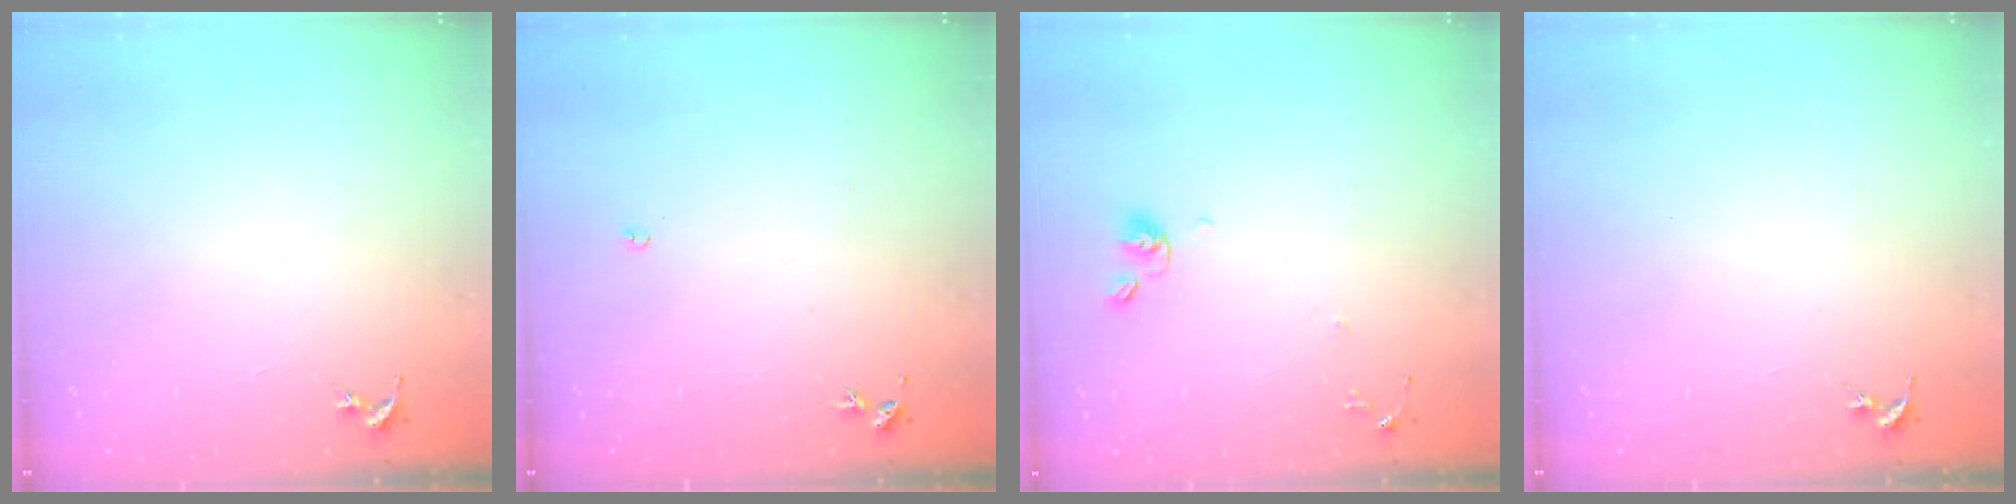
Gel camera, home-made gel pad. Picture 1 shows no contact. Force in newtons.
{"total": 2.7, "press": 2.7, "slide": 0.5}
{"total": 7.1, "press": 6.8, "slide": 2.1}
{"total": 0.0}